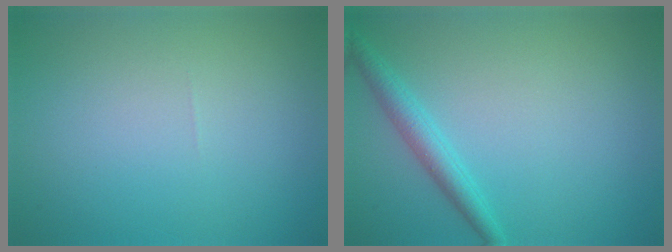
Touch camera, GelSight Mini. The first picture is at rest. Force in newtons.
{"total": 2.3, "press": 2.3, "slide": 0.1}